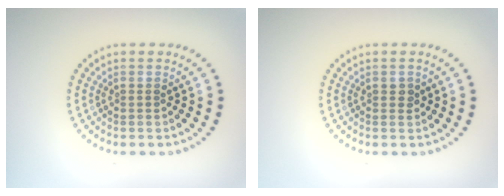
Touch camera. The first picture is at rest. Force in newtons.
{"total": 0.7, "press": 0.7, "slide": 0.3}